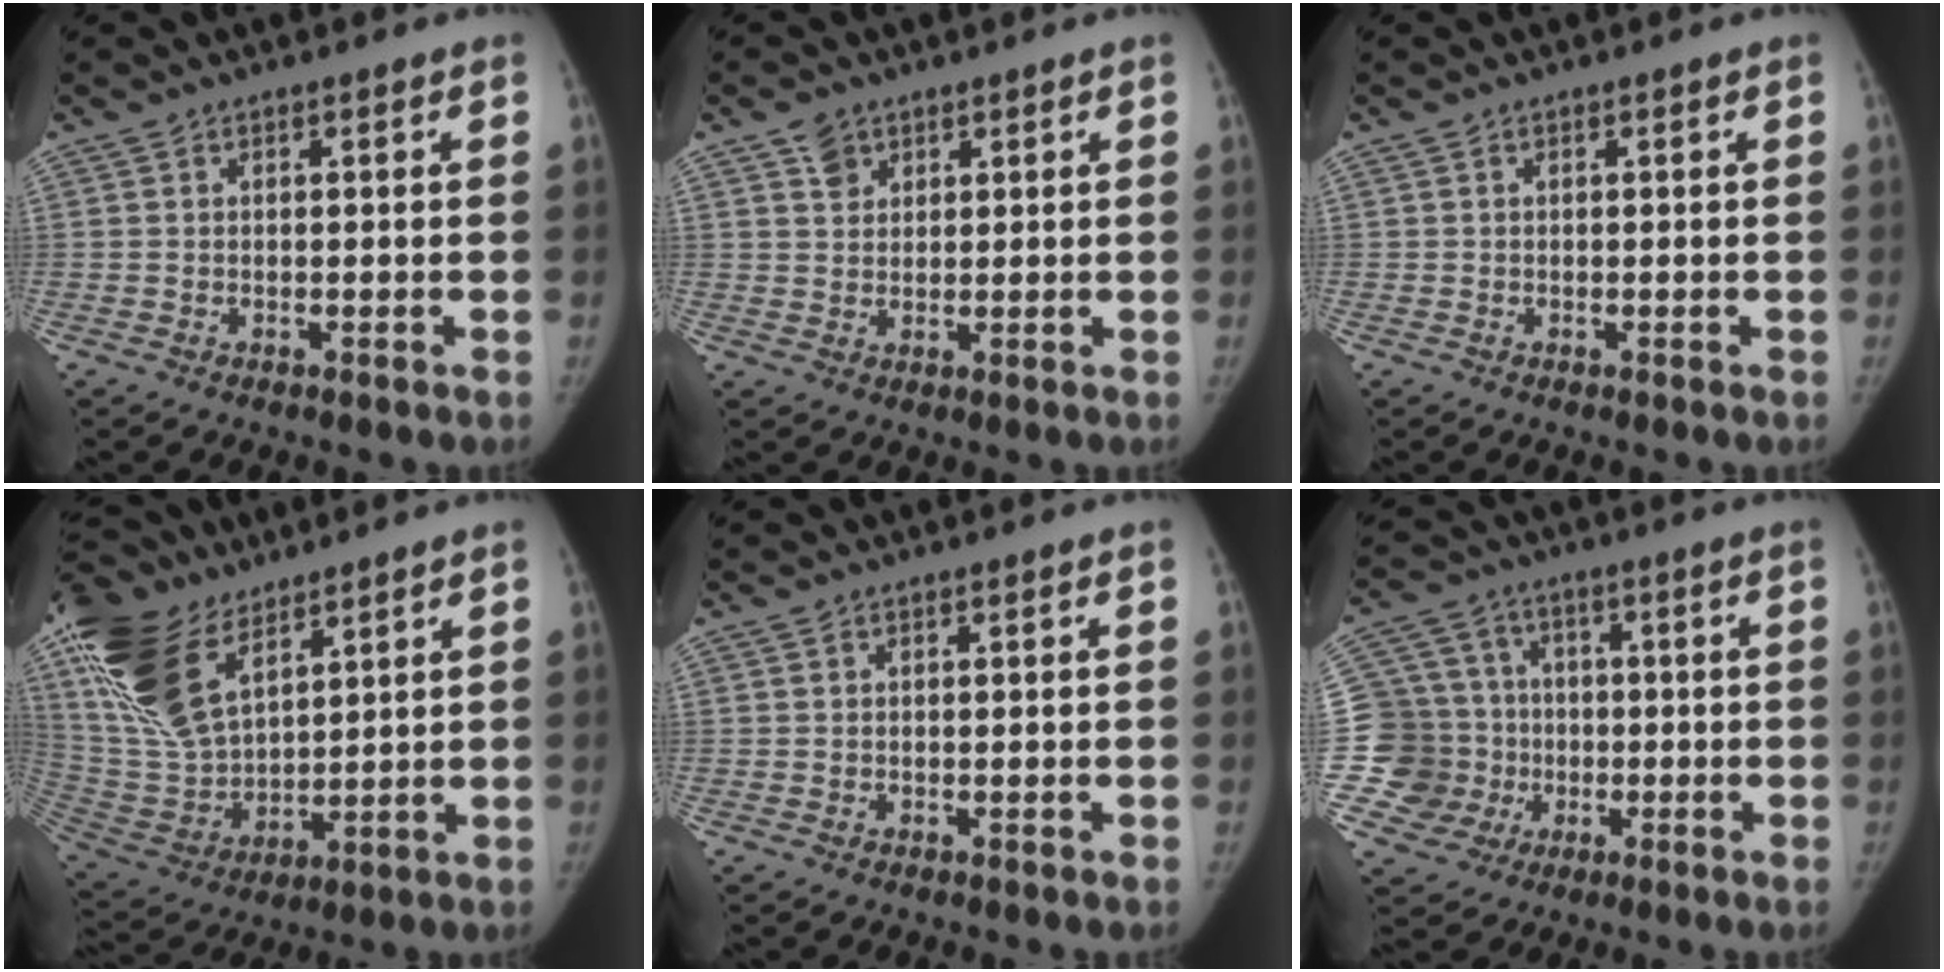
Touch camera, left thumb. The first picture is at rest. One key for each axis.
{"total": 2.9, "fx": 1.8, "fy": 2.2, "fz": 0.8, "tx": 0.003, "ty": -0.018, "tz": 0.032}
{"total": 0.0}
{"total": 20.2, "fx": 11.8, "fy": 10.2, "fz": 12.8, "tx": -0.267, "ty": -0.036, "tz": 0.240}
{"total": 0.0}
{"total": 13.7, "fx": -1.3, "fy": 13.3, "fz": 3.0, "tx": -0.035, "ty": 0.038, "tz": -0.010}